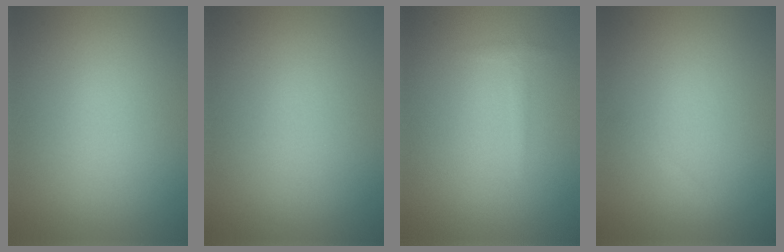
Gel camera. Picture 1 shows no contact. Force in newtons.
{"total": 0.0}
{"total": 0.8, "press": 0.8, "slide": 0.0}
{"total": 0.6, "press": 0.6, "slide": 0.1}